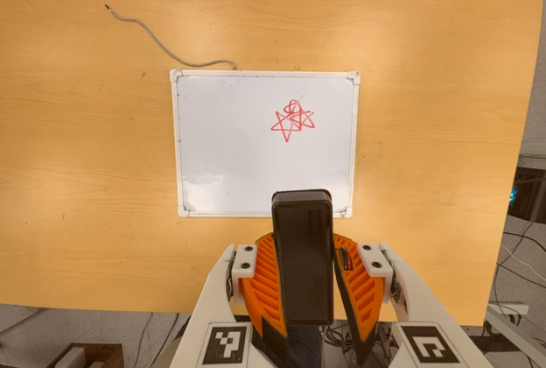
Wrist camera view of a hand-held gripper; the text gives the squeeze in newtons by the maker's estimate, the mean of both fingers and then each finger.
{"total": 9.6, "left": 8.3, "right": 10.9}